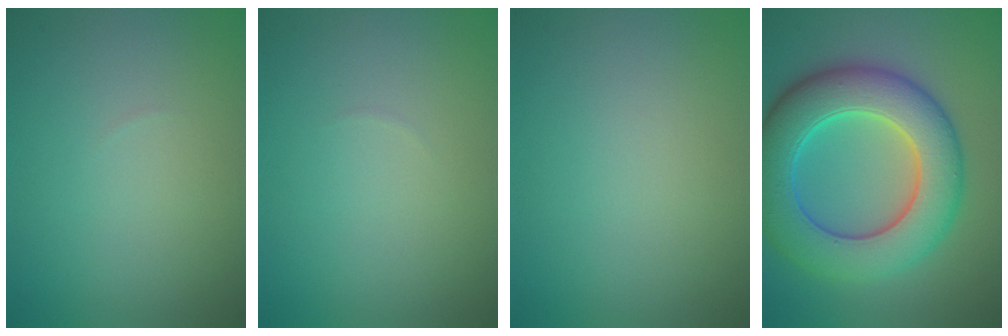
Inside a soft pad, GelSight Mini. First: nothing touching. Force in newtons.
{"total": 0.0}
{"total": 0.0}
{"total": 10.3, "press": 10.2, "slide": 0.3}